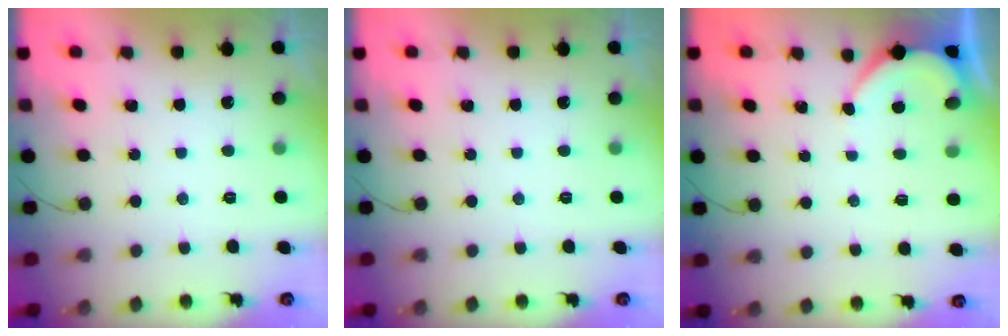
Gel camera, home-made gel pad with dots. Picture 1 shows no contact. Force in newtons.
{"total": 0.0}
{"total": 2.6, "press": 2.6, "slide": 0.4}